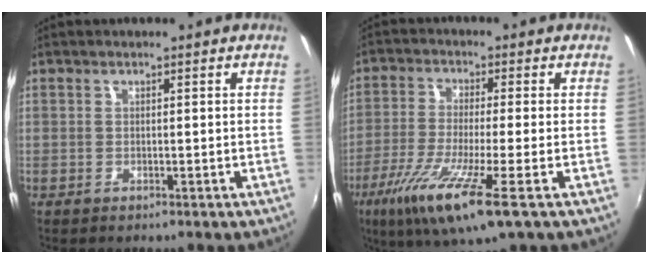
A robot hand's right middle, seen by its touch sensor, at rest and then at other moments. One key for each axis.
{"total": 12.9, "fx": -6.4, "fy": 0.7, "fz": 11.2, "tx": -0.239, "ty": -0.037, "tz": -0.120}